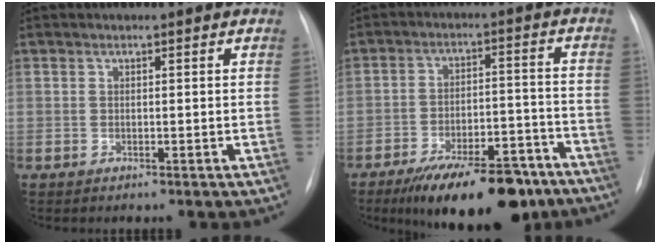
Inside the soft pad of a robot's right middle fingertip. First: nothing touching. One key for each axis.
{"total": 17.1, "fx": -12.7, "fy": 5.7, "fz": 9.9, "tx": -0.119, "ty": 0.023, "tz": -0.195}